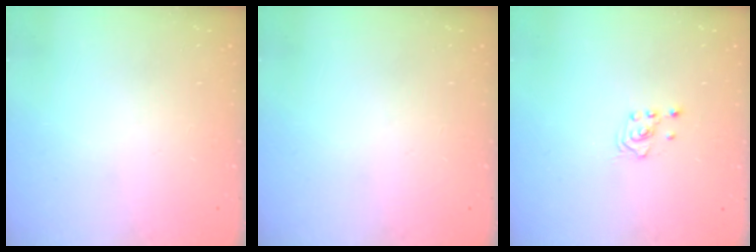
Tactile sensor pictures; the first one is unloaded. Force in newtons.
{"total": 0.0}
{"total": 1.6, "press": 1.5, "slide": 0.2}